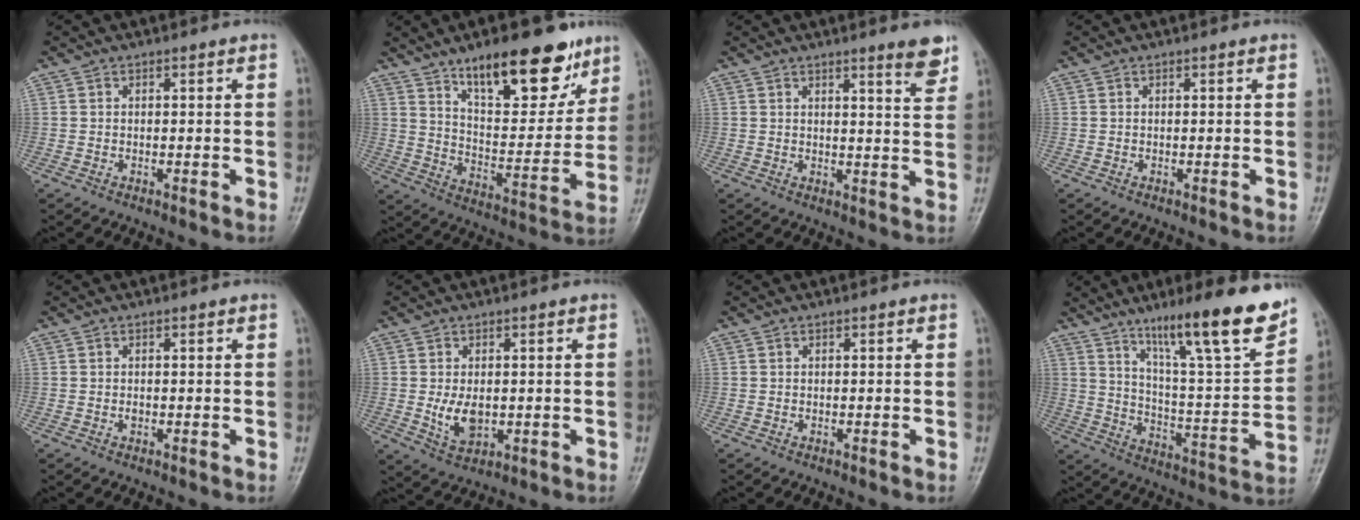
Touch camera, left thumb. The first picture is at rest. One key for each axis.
{"total": 20.0, "fx": 12.9, "fy": 7.5, "fz": 13.3, "tx": -0.147, "ty": -0.071, "tz": 0.209}
{"total": 5.0, "fx": 3.6, "fy": 0.4, "fz": 3.4, "tx": -0.036, "ty": -0.029, "tz": 0.047}
{"total": 0.0}
{"total": 0.6, "fx": 0.0, "fy": 0.4, "fz": 0.4, "tx": -0.004, "ty": 0.000, "tz": -0.001}
{"total": 5.5, "fx": -0.2, "fy": 3.5, "fz": 4.2, "tx": -0.067, "ty": -0.012, "tz": 0.006}
{"total": 0.0}
{"total": 19.7, "fx": 13.6, "fy": 2.6, "fz": 14.1, "tx": -0.192, "ty": -0.073, "tz": 0.221}